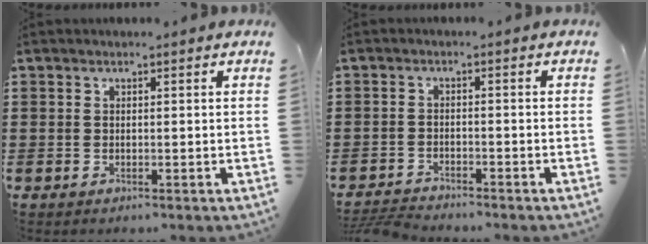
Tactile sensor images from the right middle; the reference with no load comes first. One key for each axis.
{"total": 3.2, "fx": -3.1, "fy": 0.3, "fz": 0.5, "tx": -0.025, "ty": -0.004, "tz": -0.071}